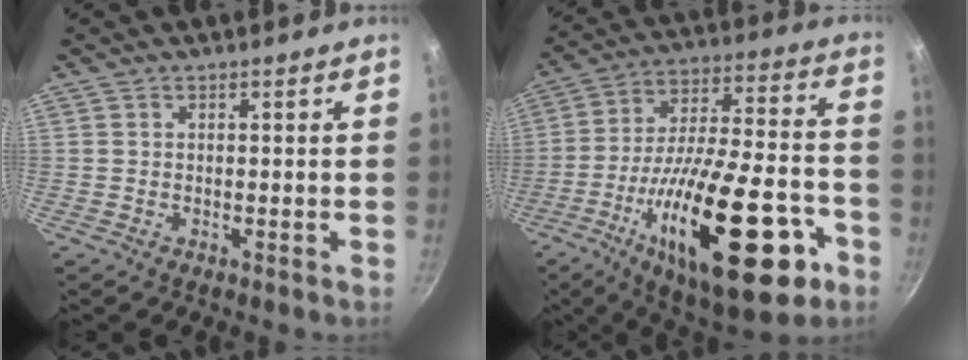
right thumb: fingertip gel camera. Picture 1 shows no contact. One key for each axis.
{"total": 30.9, "fx": -12.4, "fy": 11.6, "fz": 25.8, "tx": -0.380, "ty": 0.045, "tz": -0.187}